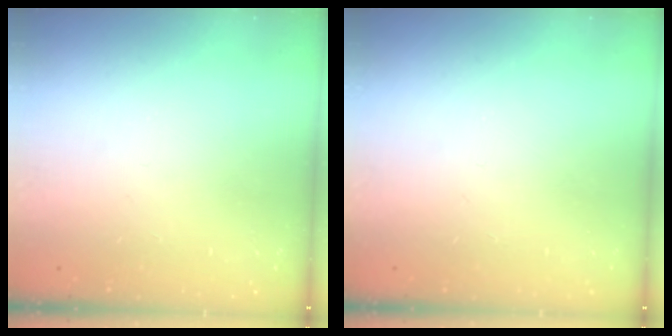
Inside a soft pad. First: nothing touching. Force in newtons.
{"total": 0.0}